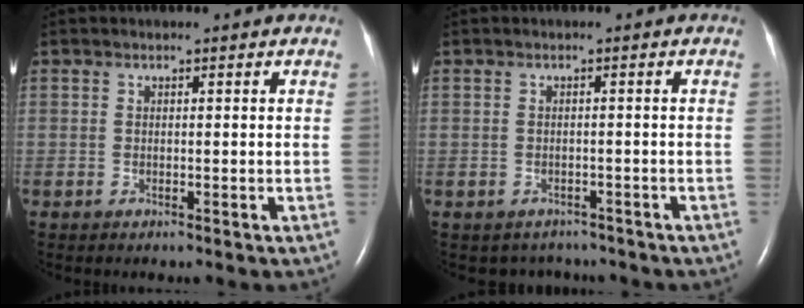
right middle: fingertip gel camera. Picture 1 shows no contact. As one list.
[{"total": 3.5, "force": [-3.1, 1.7, -0.4], "torque": [0.000, 0.007, -0.035]}]